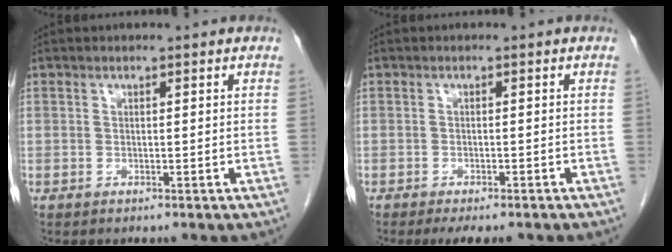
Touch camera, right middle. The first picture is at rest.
{"total": 5.8, "force": [-4.7, 1.6, 3.0], "torque": [-0.036, -0.008, -0.064]}